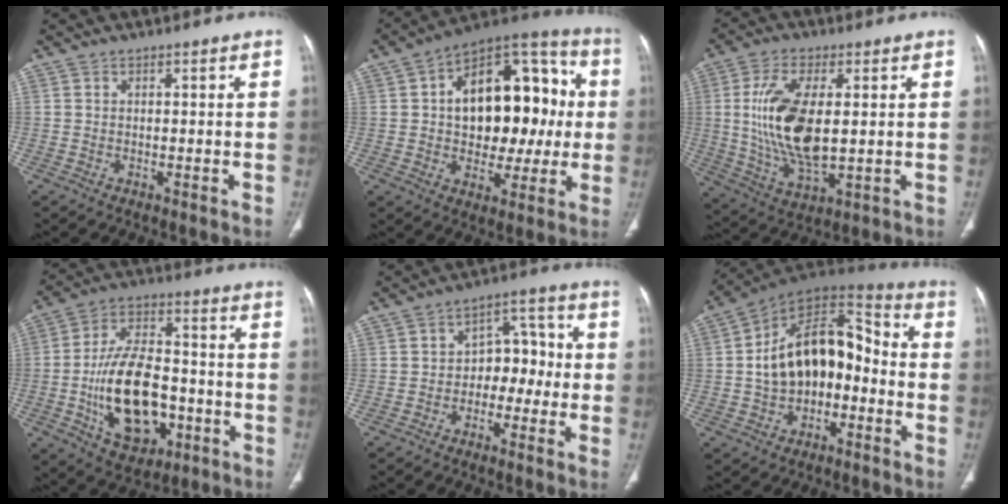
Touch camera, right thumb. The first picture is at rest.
{"total": 23.8, "force": [2.2, 14.3, 18.9], "torque": [-0.233, 0.040, 0.033]}
{"total": 16.0, "force": [1.4, 7.4, 14.1], "torque": [-0.281, -0.017, 0.037]}
{"total": 19.4, "force": [-4.9, 11.5, 14.9], "torque": [-0.235, 0.028, -0.072]}
{"total": 8.0, "force": [-1.4, 5.7, 5.4], "torque": [-0.037, 0.038, -0.033]}
{"total": 18.2, "force": [-2.0, 11.6, 13.9], "torque": [-0.190, 0.057, -0.040]}